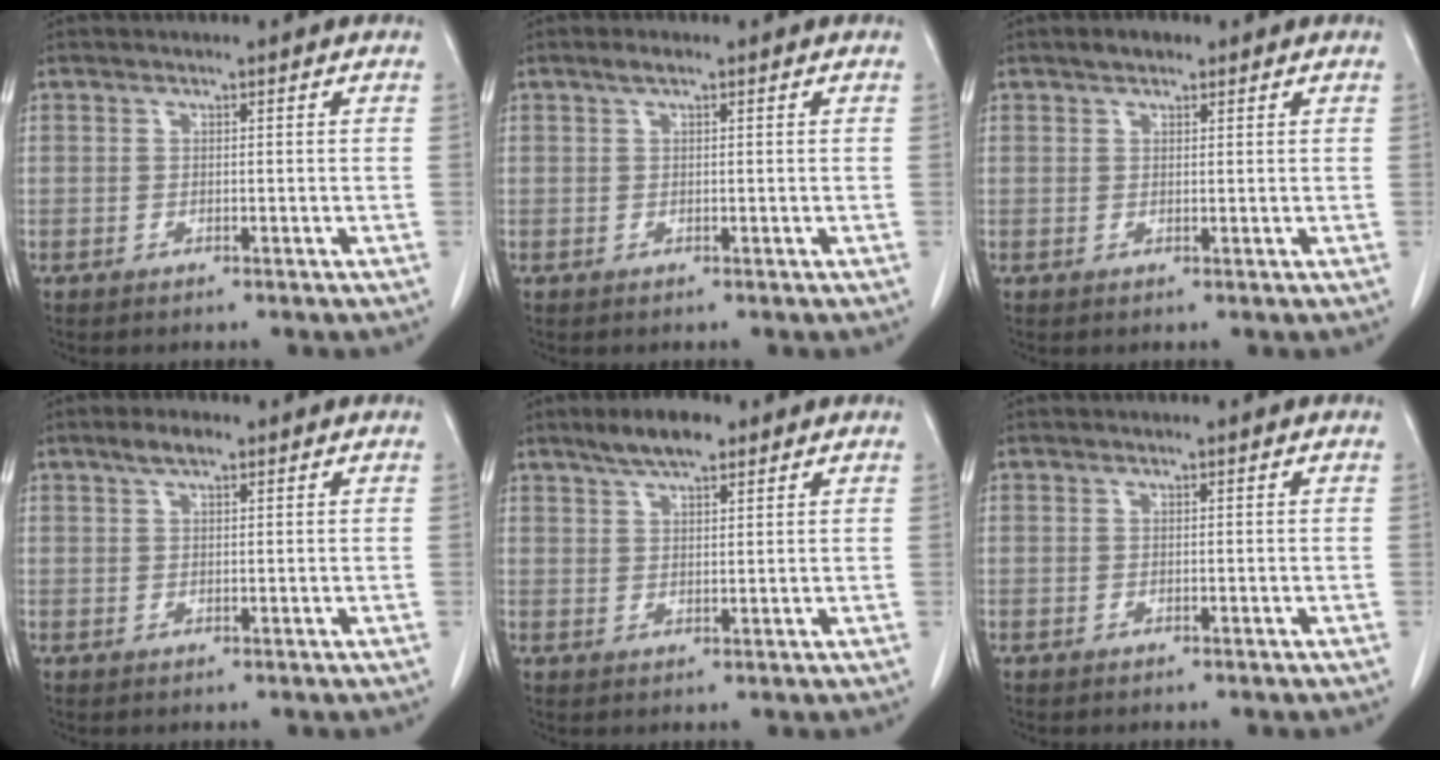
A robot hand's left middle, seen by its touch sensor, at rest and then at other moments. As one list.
[{"total": 1.2, "force": [0.8, 0.3, 0.9], "torque": [-0.017, 0.008, 0.014]}, {"total": 2.0, "force": [1.5, 0.9, 1.0], "torque": [-0.020, 0.007, 0.023]}, {"total": 3.3, "force": [2.2, 1.3, 2.2], "torque": [-0.043, 0.008, 0.040]}, {"total": 5.7, "force": [4.2, 1.5, 3.6], "torque": [-0.070, 0.010, 0.073]}, {"total": 0.0}]